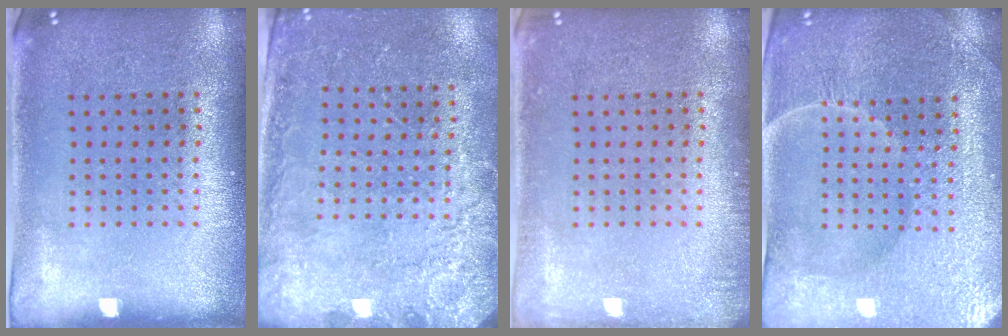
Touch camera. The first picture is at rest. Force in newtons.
{"total": 2.5, "press": 2.4, "slide": 0.9}
{"total": 1.2, "press": 1.1, "slide": 0.2}
{"total": 4.4, "press": 4.2, "slide": 1.3}